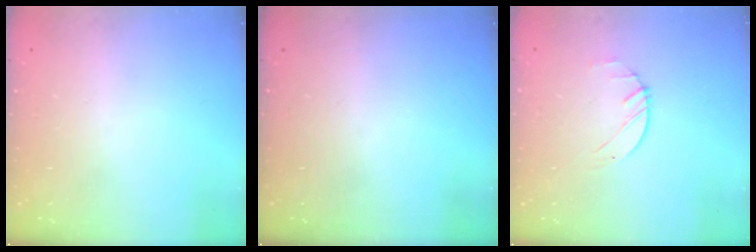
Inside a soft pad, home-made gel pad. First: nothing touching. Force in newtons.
{"total": 0.0}
{"total": 1.2, "press": 1.2, "slide": 0.2}